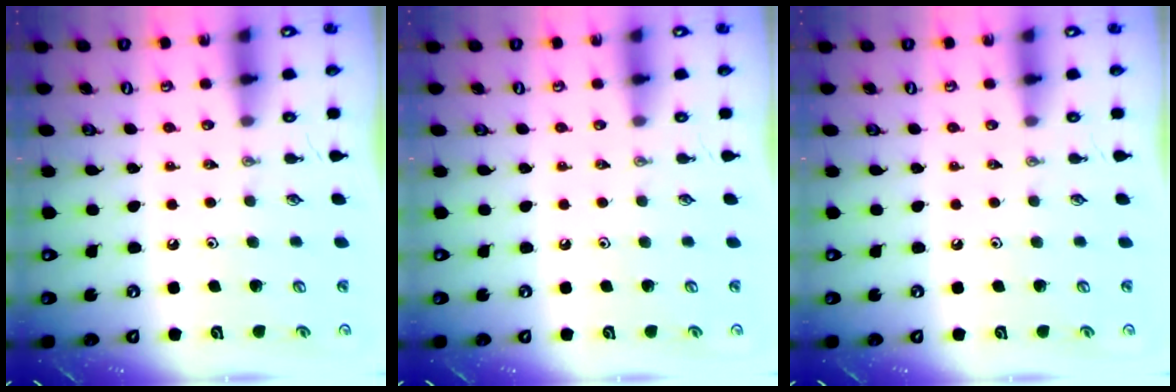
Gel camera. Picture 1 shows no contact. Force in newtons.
{"total": 0.0}
{"total": 0.0}